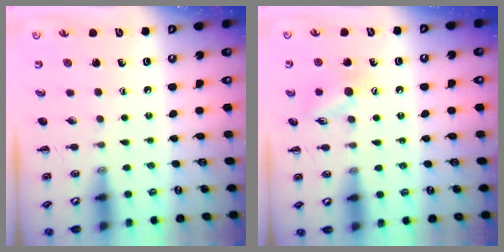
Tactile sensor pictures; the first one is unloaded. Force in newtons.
{"total": 9.1, "press": 9.0, "slide": 1.1}